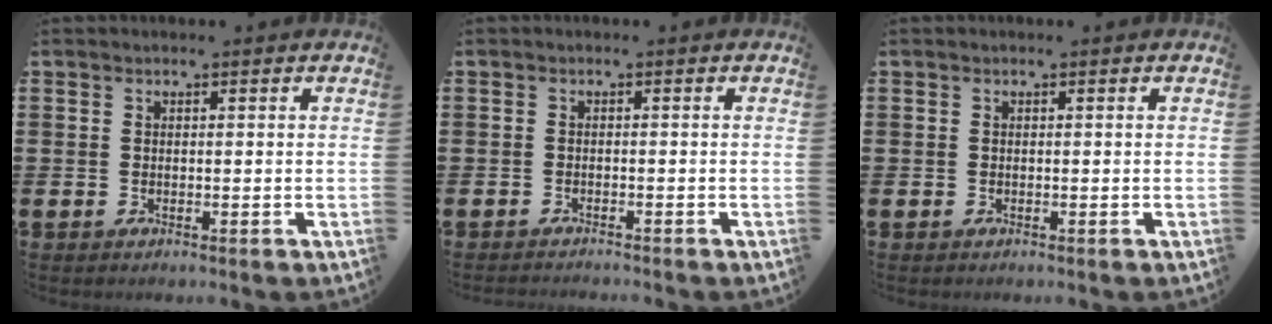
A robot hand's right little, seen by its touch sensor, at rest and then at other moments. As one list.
[{"total": 0.7, "force": [-0.7, -0.1, 0.0], "torque": [-0.001, -0.001, -0.015]}, {"total": 0.0}]